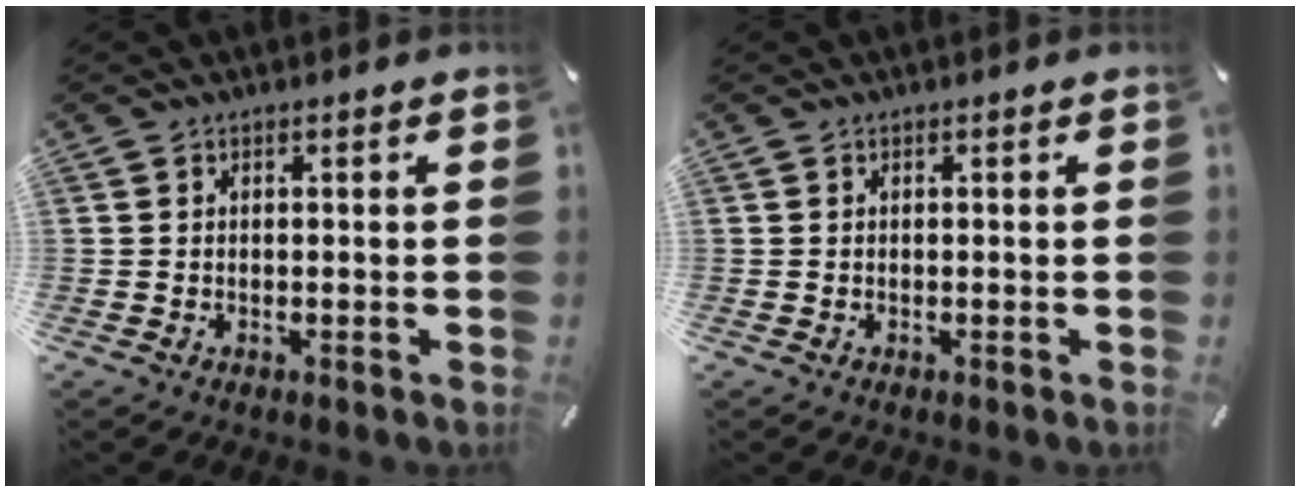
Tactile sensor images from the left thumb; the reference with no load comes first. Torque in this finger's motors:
{"motor_torque": [-0.20, -0.20, -0.02, 0.16, 0.00]}